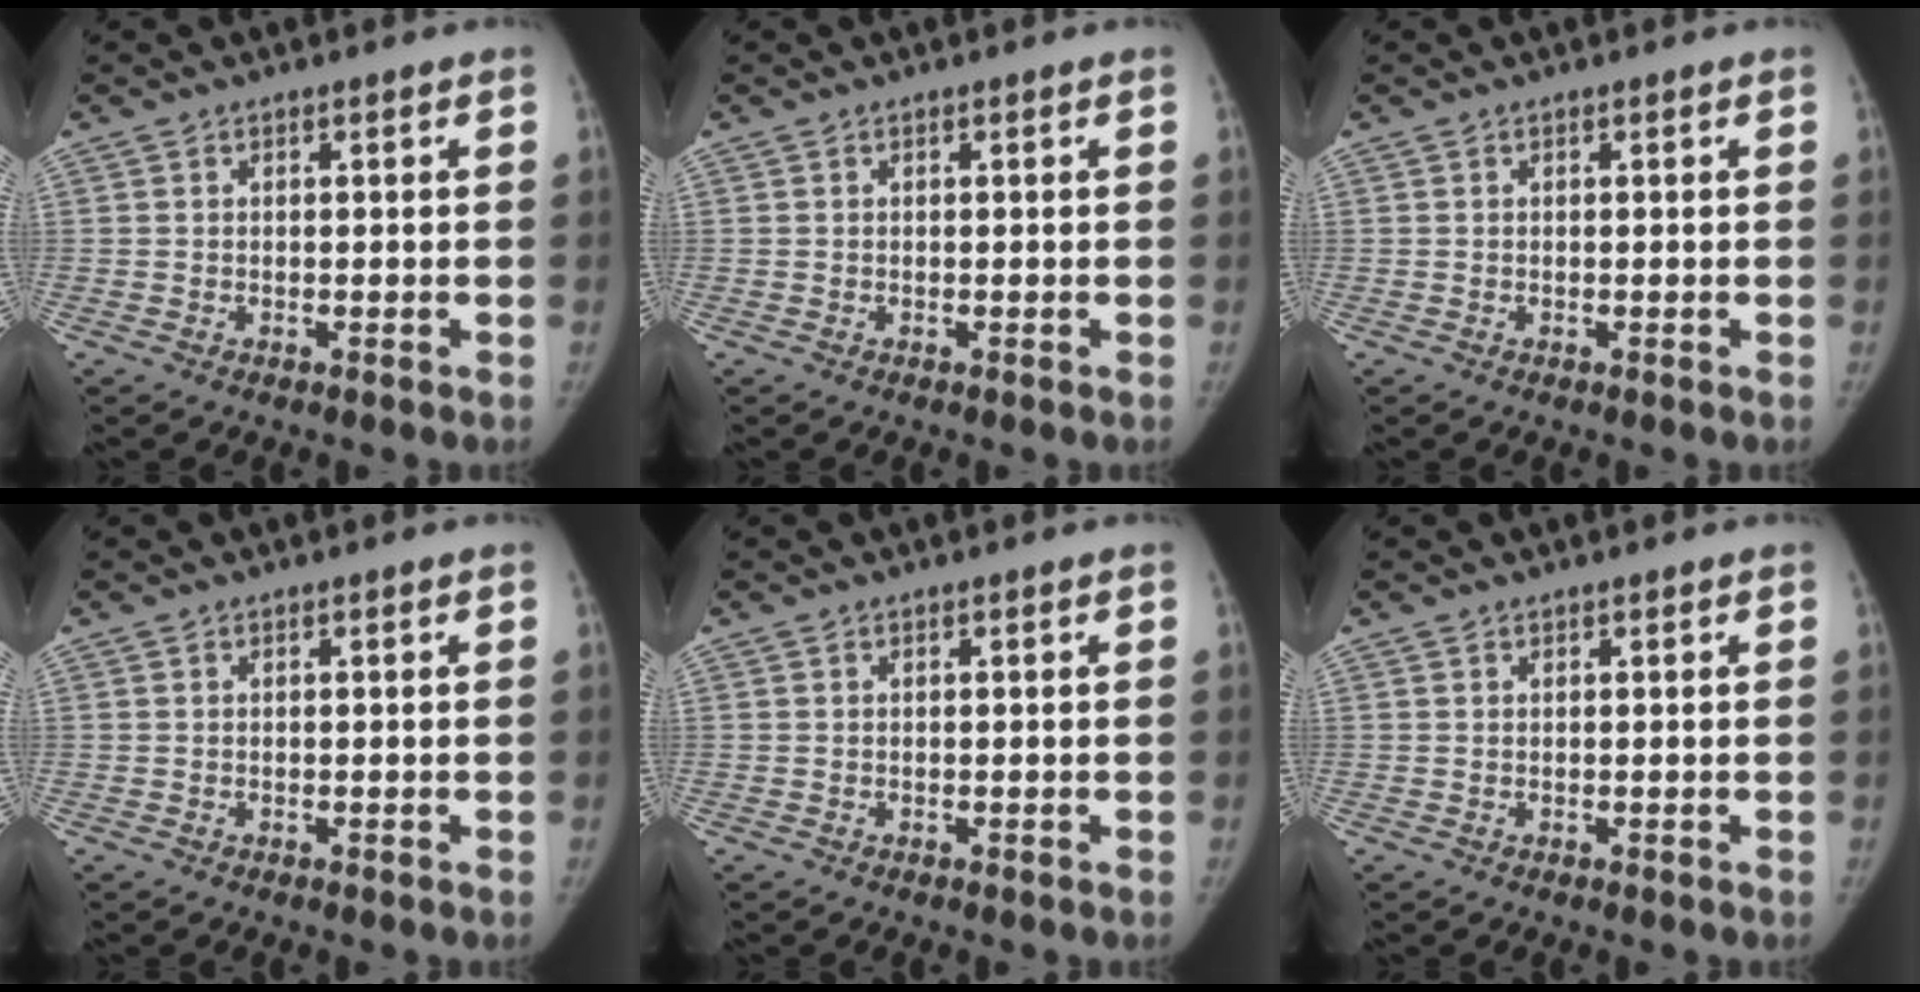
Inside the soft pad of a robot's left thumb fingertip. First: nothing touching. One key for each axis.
{"total": 0.0}
{"total": 0.0}
{"total": 0.0}
{"total": 0.0}
{"total": 0.0}